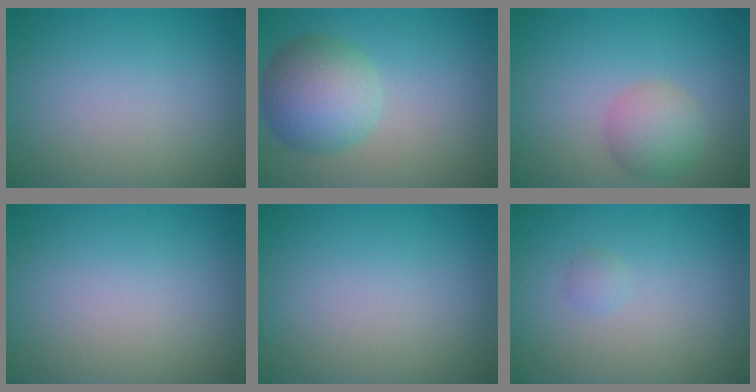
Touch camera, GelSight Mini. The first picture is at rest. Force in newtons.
{"total": 6.0, "press": 6.0, "slide": 0.2}
{"total": 3.2, "press": 3.2, "slide": 0.0}
{"total": 0.0}
{"total": 0.0}
{"total": 0.6, "press": 0.6, "slide": 0.1}